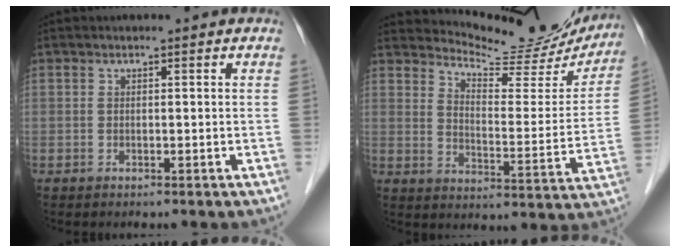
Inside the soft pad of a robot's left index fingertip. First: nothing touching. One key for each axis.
{"total": 17.2, "fx": 16.5, "fy": 3.1, "fz": 3.8, "tx": -0.049, "ty": -0.053, "tz": 0.206}